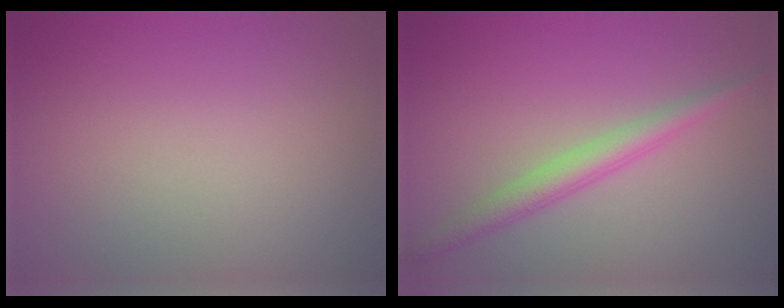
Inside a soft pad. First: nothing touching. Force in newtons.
{"total": 2.6, "press": 2.6, "slide": 0.0}